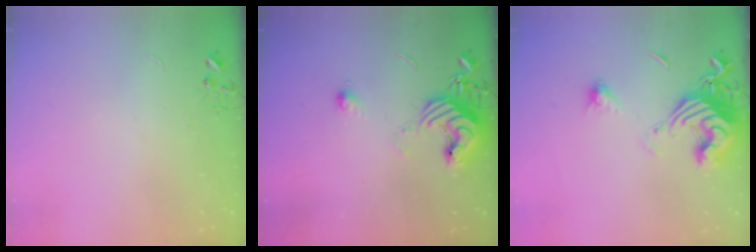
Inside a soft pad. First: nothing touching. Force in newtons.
{"total": 11.8, "press": 11.7, "slide": 1.3}
{"total": 14.9, "press": 14.9, "slide": 1.6}